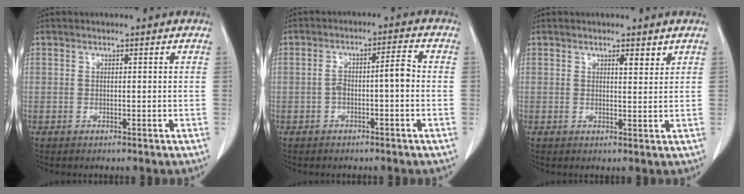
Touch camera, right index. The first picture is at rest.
{"total": 4.5, "force": [-0.9, 0.9, 4.3], "torque": [-0.077, 0.024, -0.011]}
{"total": 1.8, "force": [1.3, 0.5, 1.2], "torque": [-0.018, -0.006, 0.019]}